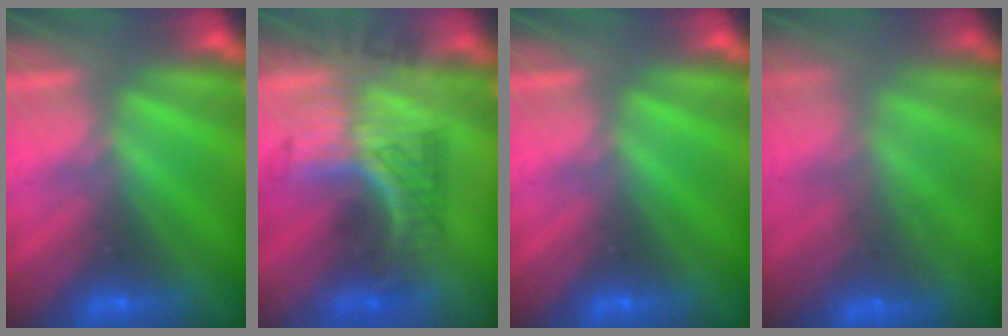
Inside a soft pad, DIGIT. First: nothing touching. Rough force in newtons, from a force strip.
{"total": 2.9}
{"total": 0.0}
{"total": 5.9}